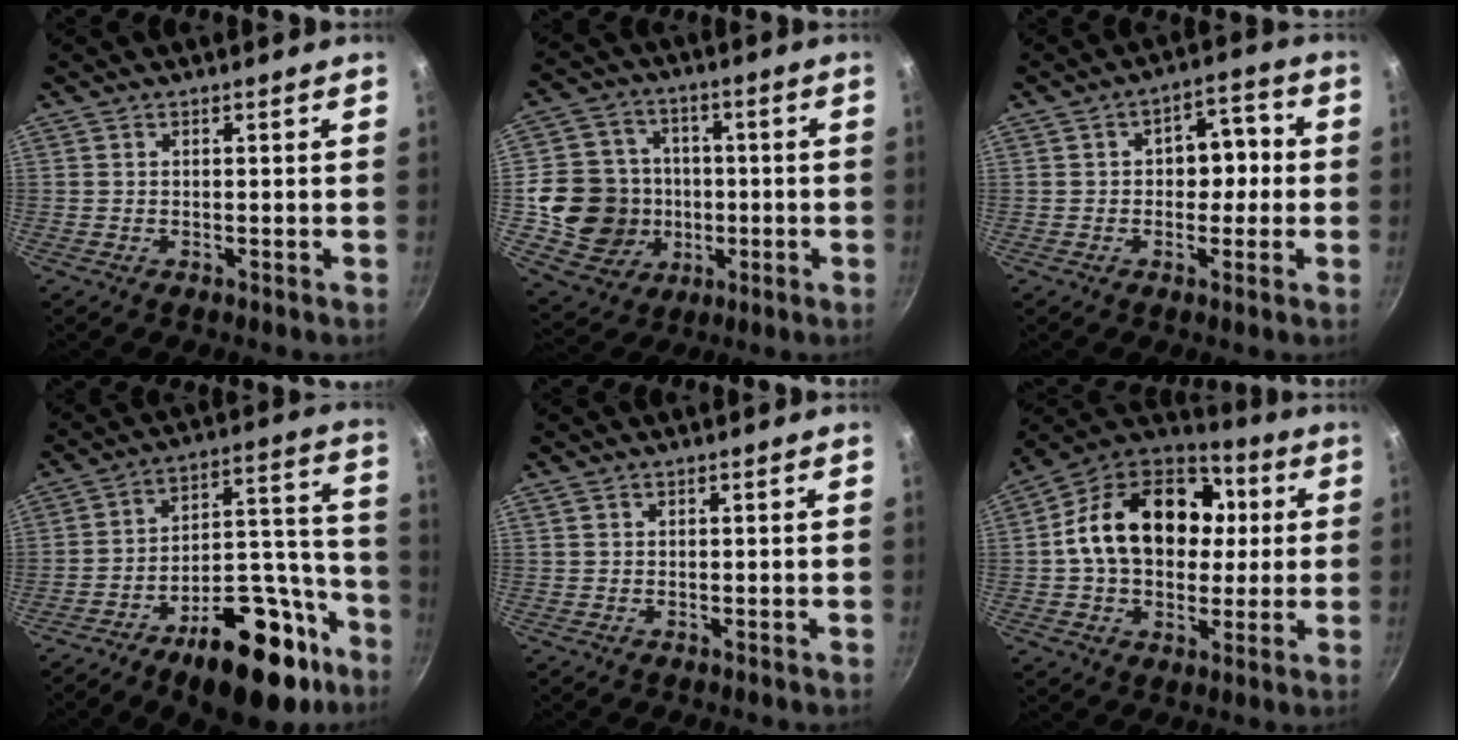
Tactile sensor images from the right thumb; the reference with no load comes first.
{"total": 14.2, "force": [-1.5, 13.2, 5.1], "torque": [-0.070, 0.025, -0.024]}
{"total": 7.5, "force": [0.0, 5.3, 5.4], "torque": [-0.021, 0.023, -0.007]}
{"total": 24.7, "force": [-14.6, 11.6, 16.2], "torque": [-0.172, 0.112, -0.212]}
{"total": 1.1, "force": [0.6, 0.8, 0.5], "torque": [-0.008, 0.002, 0.012]}
{"total": 23.0, "force": [2.9, 16.9, 15.3], "torque": [-0.232, 0.030, 0.037]}